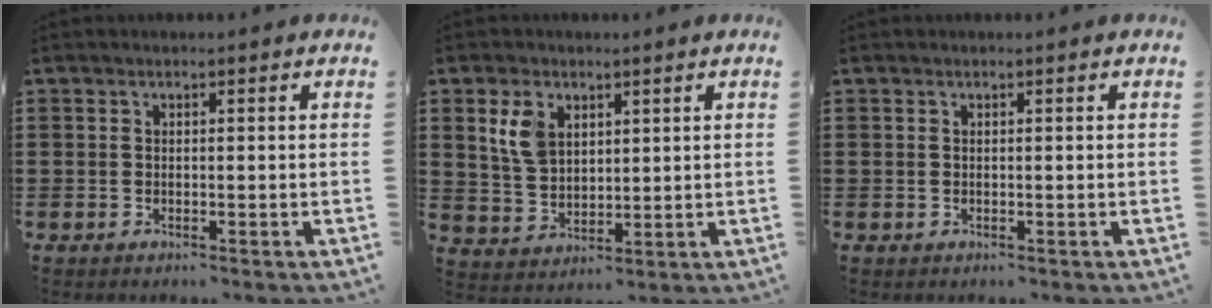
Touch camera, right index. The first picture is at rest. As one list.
[{"total": 6.1, "force": [2.7, 4.1, 3.7], "torque": [-0.094, 0.011, 0.048]}, {"total": 0.0}]